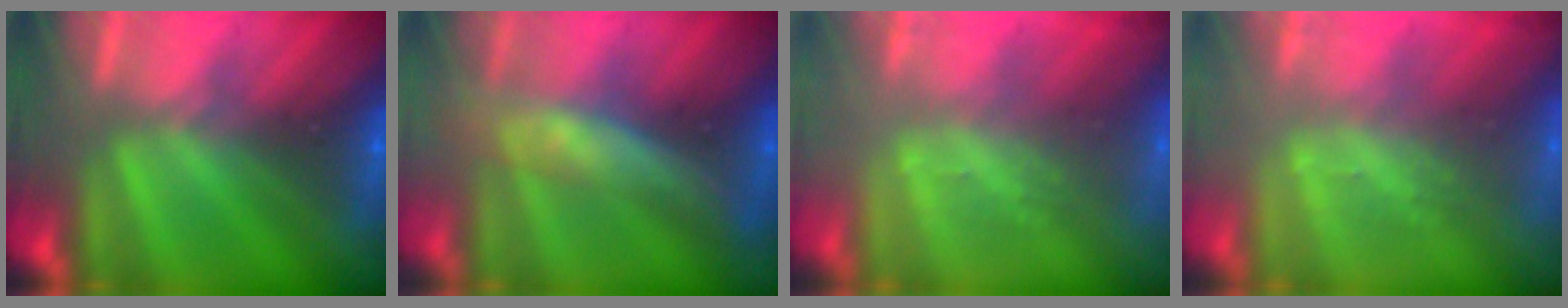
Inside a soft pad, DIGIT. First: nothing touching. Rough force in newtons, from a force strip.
{"total": 3.4}
{"total": 2.4}
{"total": 2.4}